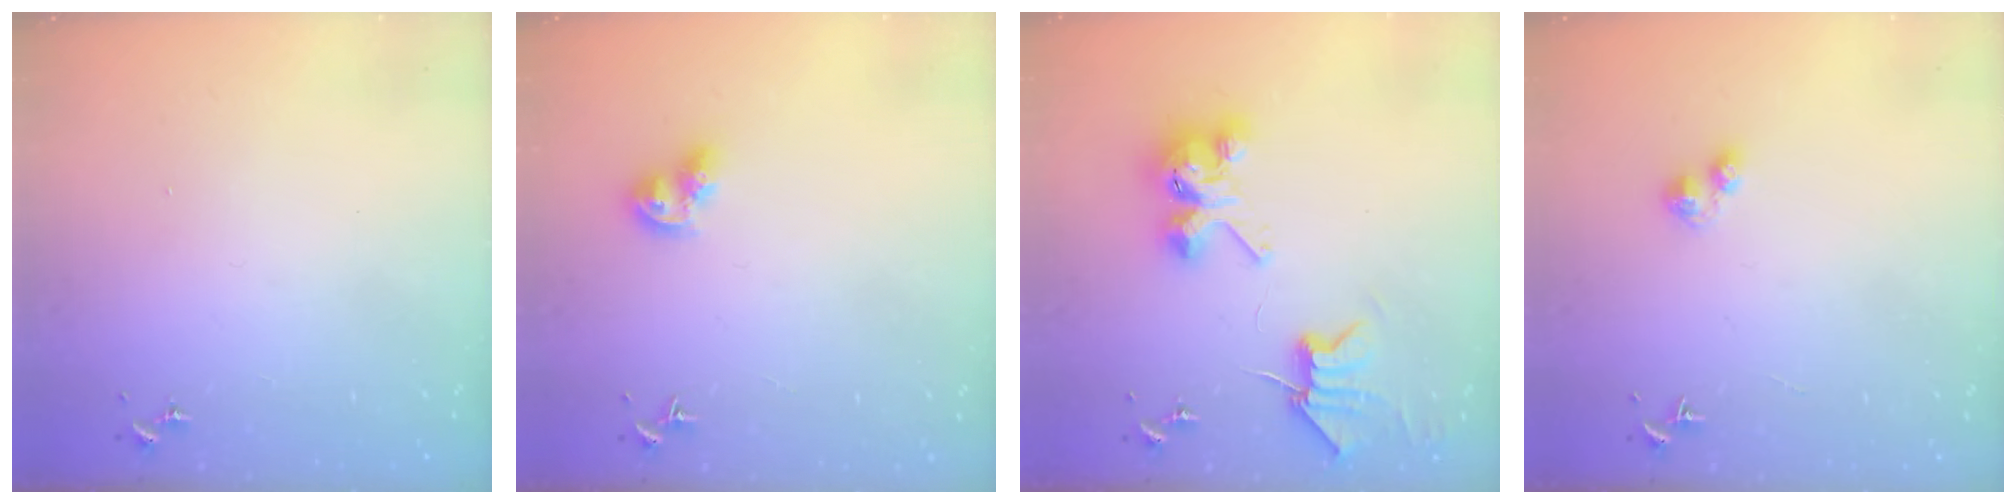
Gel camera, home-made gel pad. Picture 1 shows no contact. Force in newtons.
{"total": 8.6, "press": 8.6, "slide": 0.9}
{"total": 9.7, "press": 9.6, "slide": 0.7}
{"total": 4.4, "press": 4.4, "slide": 0.3}